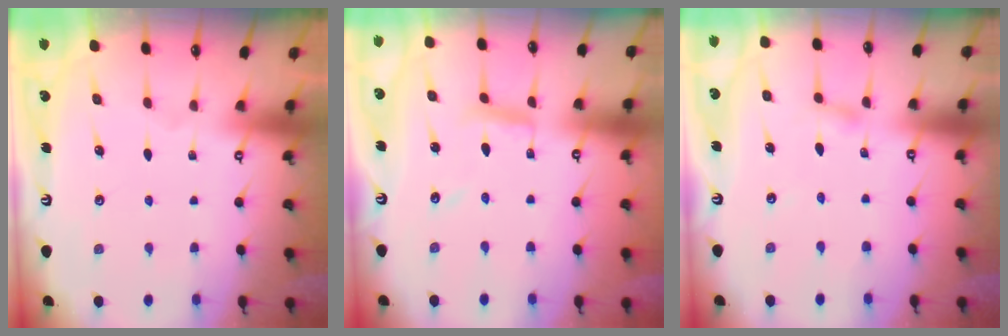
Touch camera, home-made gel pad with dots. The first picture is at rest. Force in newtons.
{"total": 6.7, "press": 6.7, "slide": 0.3}
{"total": 2.4, "press": 2.4, "slide": 0.3}